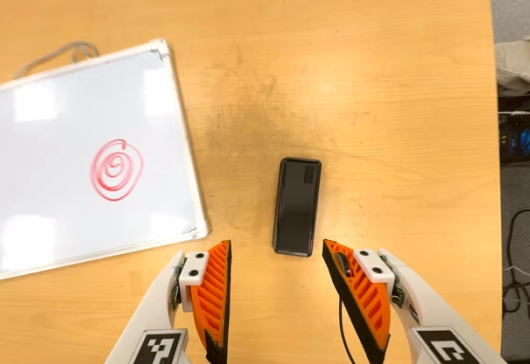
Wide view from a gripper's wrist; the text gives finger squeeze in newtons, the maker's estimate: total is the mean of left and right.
{"total": 0.0}